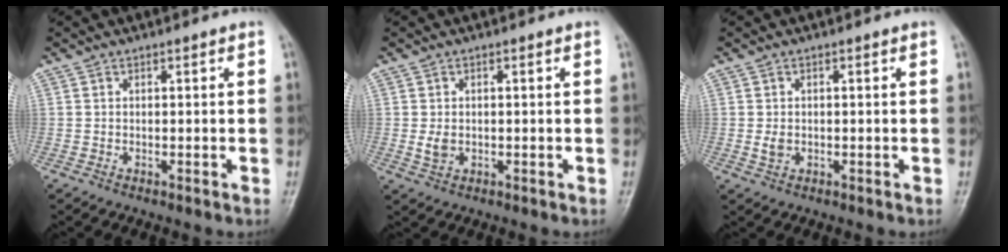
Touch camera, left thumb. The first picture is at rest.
{"total": 2.4, "force": [-0.3, 1.9, 1.6], "torque": [-0.021, 0.000, -0.003]}
{"total": 2.0, "force": [-0.4, 1.5, 1.2], "torque": [-0.015, 0.002, -0.005]}